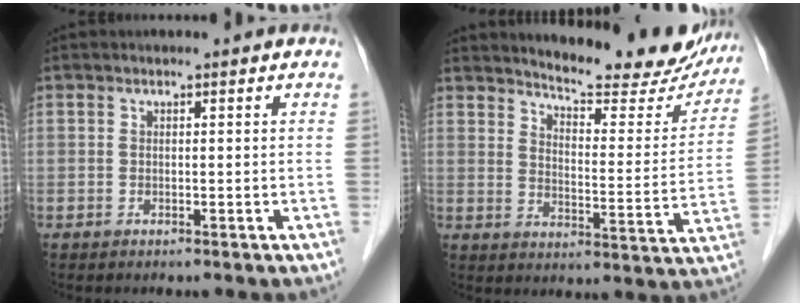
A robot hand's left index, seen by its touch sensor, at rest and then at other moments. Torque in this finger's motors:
{"motor_torque": [0.14, -0.30, 0.45, 0.08]}